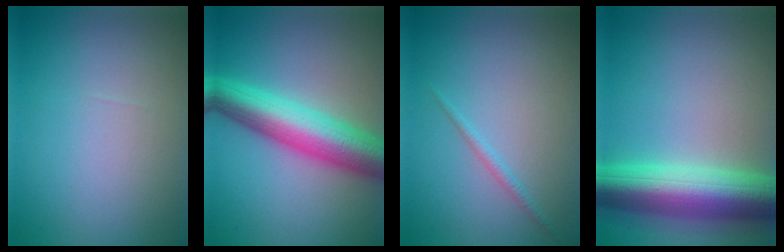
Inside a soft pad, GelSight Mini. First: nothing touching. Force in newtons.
{"total": 8.0, "press": 8.0, "slide": 0.3}
{"total": 0.8, "press": 0.8, "slide": 0.1}
{"total": 9.5, "press": 9.5, "slide": 0.2}